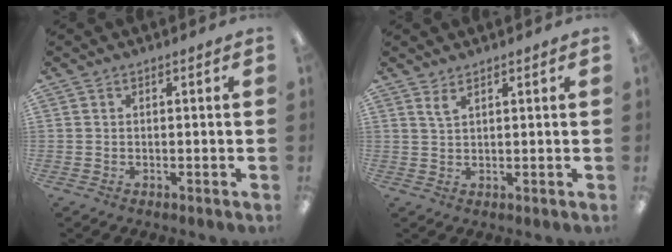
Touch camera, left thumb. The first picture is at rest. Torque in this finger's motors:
{"motor_torque": [0.08, -0.02, -0.05, -0.25, 0.05]}